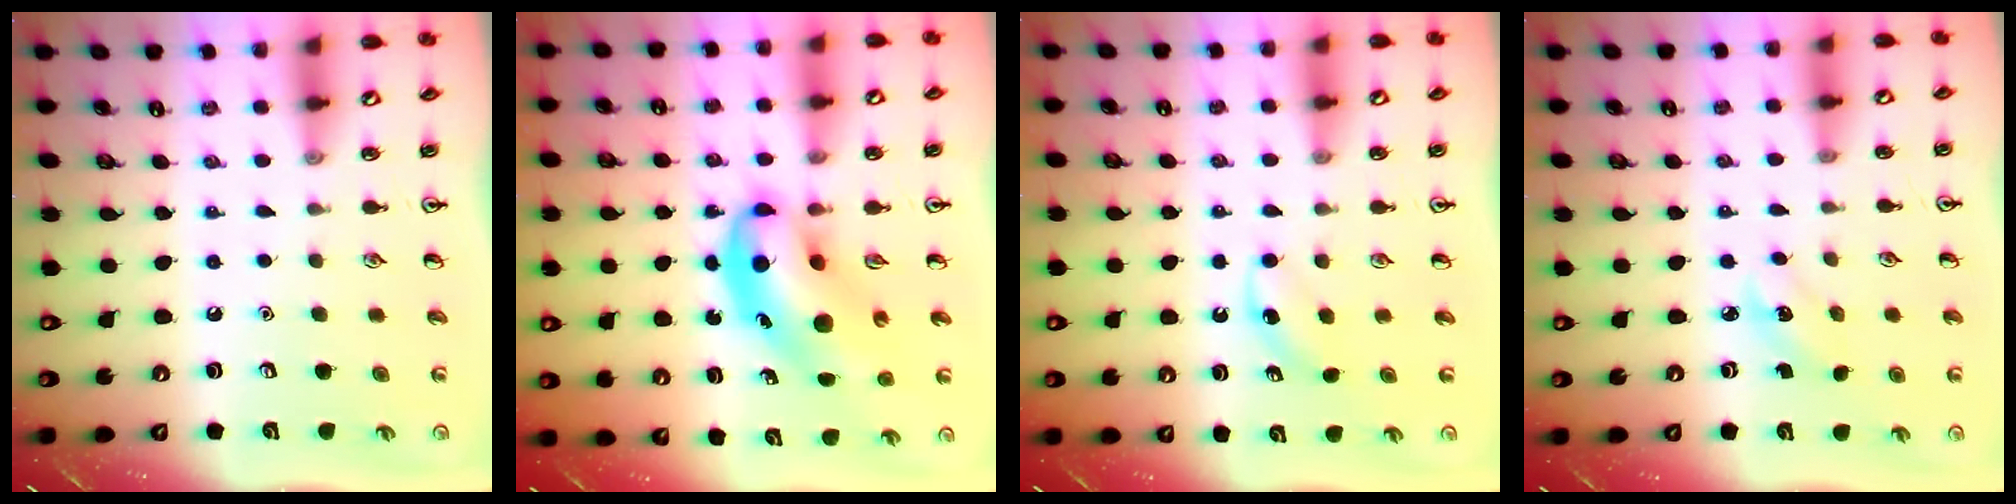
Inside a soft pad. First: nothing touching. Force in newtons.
{"total": 11.9, "press": 11.5, "slide": 3.1}
{"total": 3.3, "press": 3.0, "slide": 1.3}
{"total": 2.4, "press": 2.2, "slide": 0.9}